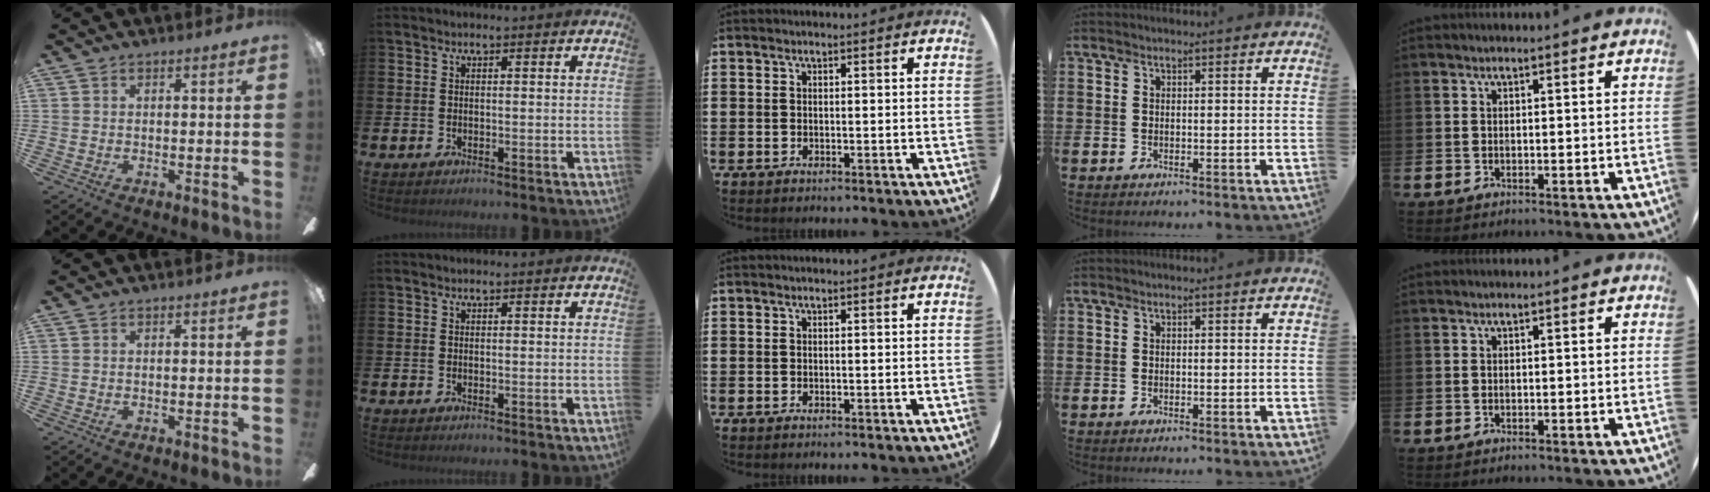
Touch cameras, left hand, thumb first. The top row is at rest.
{}